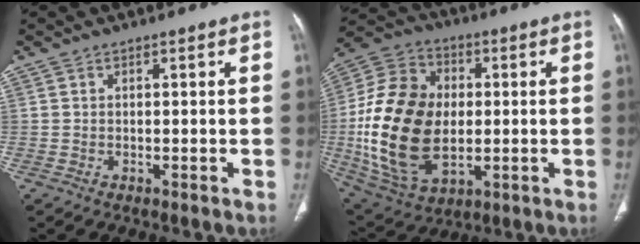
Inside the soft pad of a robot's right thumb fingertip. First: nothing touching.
{"total": 23.5, "force": [-1.0, 15.5, 17.7], "torque": [-0.340, 0.001, -0.004]}